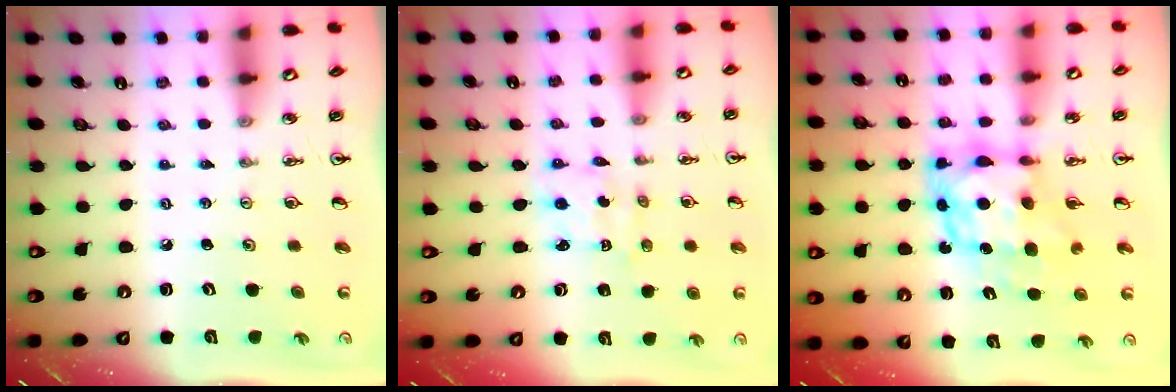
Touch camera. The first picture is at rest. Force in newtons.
{"total": 2.3, "press": 2.3, "slide": 0.1}
{"total": 9.2, "press": 9.2, "slide": 0.9}